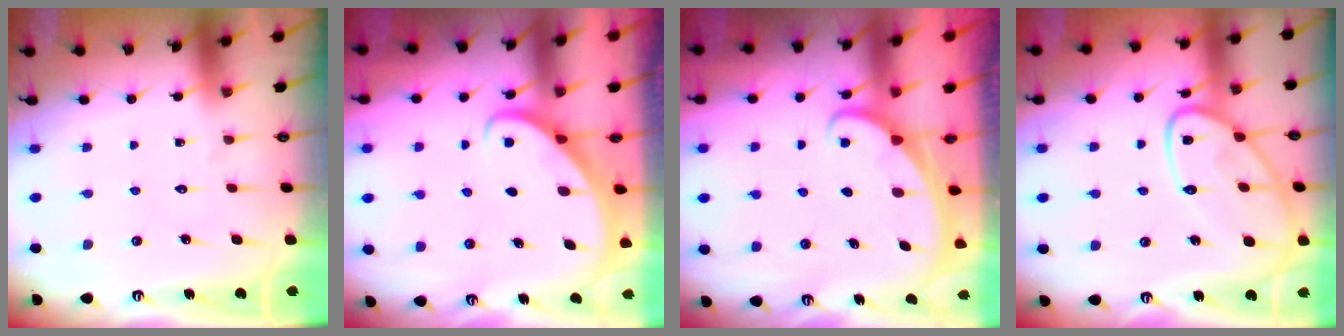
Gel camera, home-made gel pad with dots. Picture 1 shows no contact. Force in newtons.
{"total": 2.7, "press": 2.7, "slide": 0.2}
{"total": 1.6, "press": 1.6, "slide": 0.1}
{"total": 14.8, "press": 14.7, "slide": 1.3}